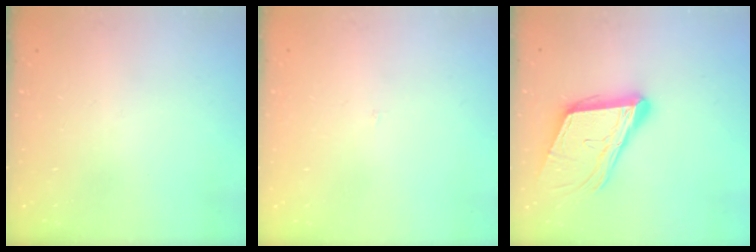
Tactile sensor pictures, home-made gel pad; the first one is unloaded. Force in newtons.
{"total": 2.0, "press": 2.0, "slide": 0.1}
{"total": 16.0, "press": 15.6, "slide": 3.7}